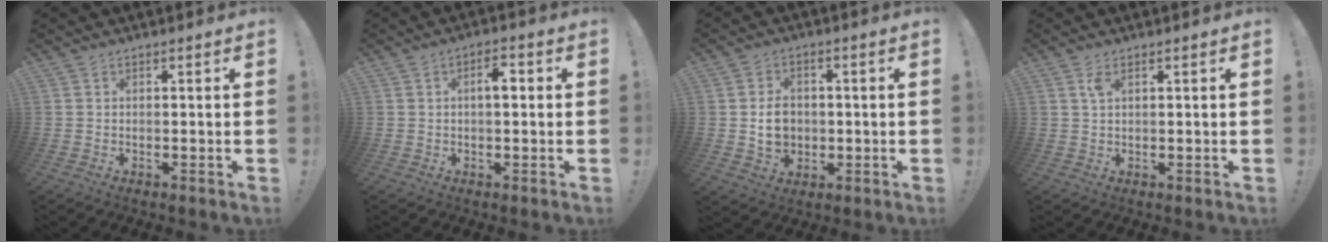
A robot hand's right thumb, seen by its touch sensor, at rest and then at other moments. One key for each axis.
{"total": 4.0, "fx": 0.3, "fy": 1.6, "fz": 3.7, "tx": -0.052, "ty": 0.005, "tz": -0.003}
{"total": 7.9, "fx": -0.2, "fy": 6.6, "fz": 4.4, "tx": -0.063, "ty": 0.001, "tz": -0.004}
{"total": 2.4, "fx": 1.1, "fy": 0.8, "fz": 1.9, "tx": -0.026, "ty": -0.004, "tz": 0.016}